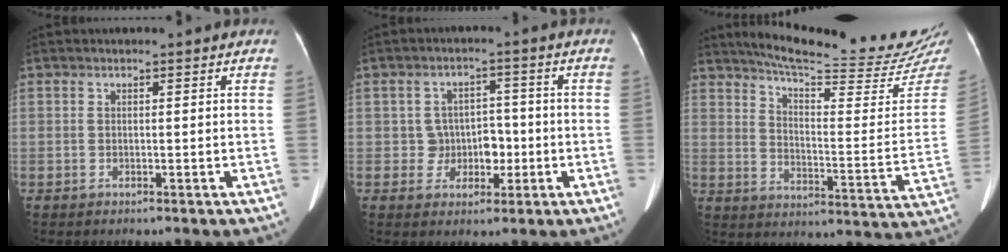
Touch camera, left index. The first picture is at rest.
{"total": 4.6, "force": [-0.9, 4.1, 1.7], "torque": [-0.017, 0.015, -0.009]}
{"total": 22.8, "force": [21.1, 0.1, 8.7], "torque": [-0.132, -0.091, 0.273]}